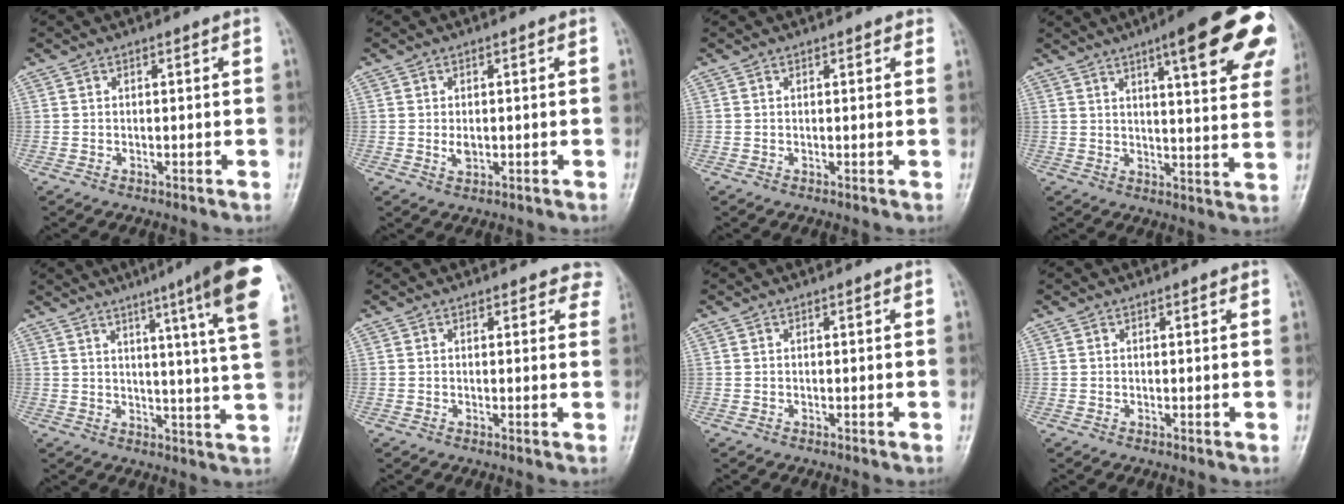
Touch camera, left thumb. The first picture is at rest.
{"total": 1.8, "force": [0.0, 1.2, 1.3], "torque": [-0.020, -0.004, 0.003]}
{"total": 1.1, "force": [0.8, 0.5, 0.5], "torque": [-0.002, -0.003, 0.006]}
{"total": 20.6, "force": [10.7, 4.7, 17.0], "torque": [-0.197, -0.028, 0.129]}
{"total": 17.4, "force": [9.2, 0.6, 14.8], "torque": [-0.186, -0.035, 0.103]}
{"total": 4.2, "force": [3.7, 2.0, 0.5], "torque": [0.037, -0.014, 0.020]}
{"total": 0.0}
{"total": 0.7, "force": [0.5, 0.3, 0.4], "torque": [-0.004, -0.002, 0.004]}